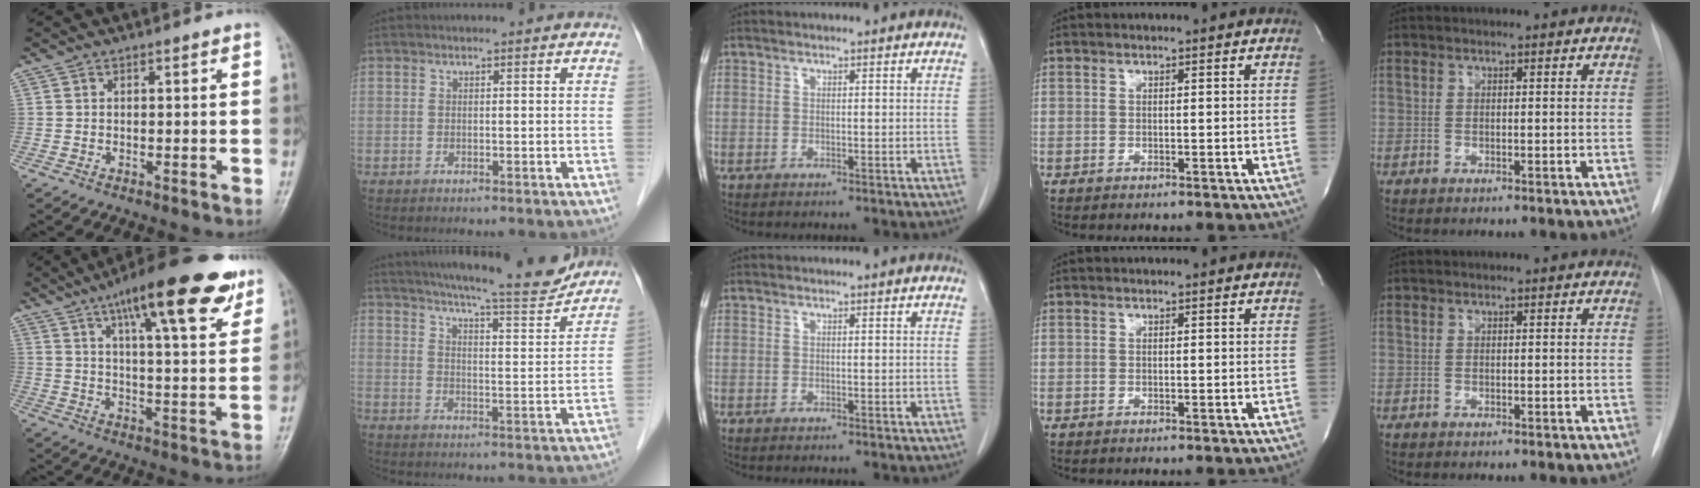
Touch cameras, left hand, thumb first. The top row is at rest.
{"thumb": {"total": 21.1, "force": [12.3, 5.7, 16.2], "torque": [-0.217, -0.027, 0.182]}, "index": {"total": 16.2, "force": [14.8, 0.7, 6.5], "torque": [-0.101, -0.021, 0.201]}}